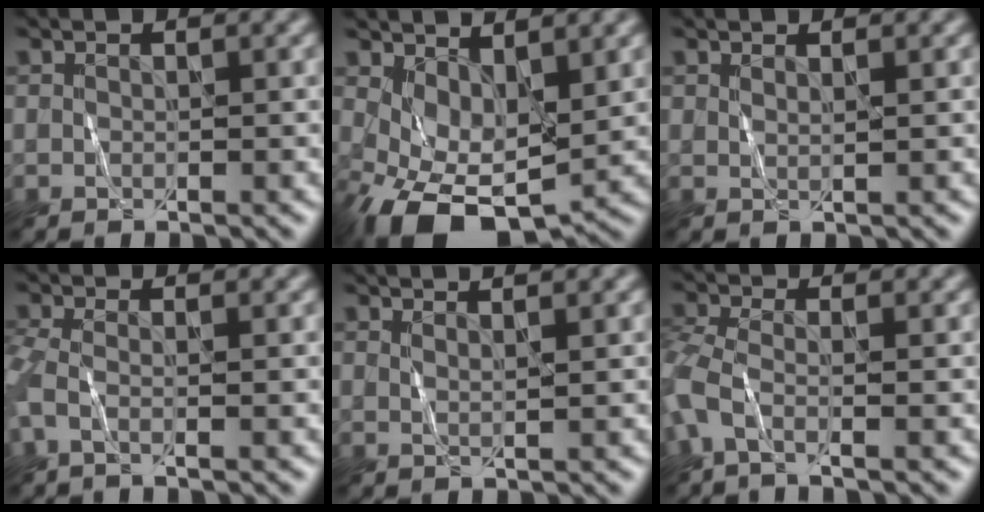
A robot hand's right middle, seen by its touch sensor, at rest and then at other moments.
{"total": 7.1, "force": [-0.5, 4.1, 5.8], "torque": [-0.117, -0.017, 0.000]}
{"total": 0.6, "force": [0.5, 0.2, 0.3], "torque": [-0.004, -0.002, 0.011]}
{"total": 2.2, "force": [-0.5, 0.7, 2.0], "torque": [-0.046, -0.009, -0.023]}
{"total": 2.5, "force": [1.8, 0.7, 1.5], "torque": [-0.006, 0.006, 0.005]}
{"total": 3.2, "force": [-1.4, 1.0, 2.7], "torque": [-0.072, -0.011, -0.041]}